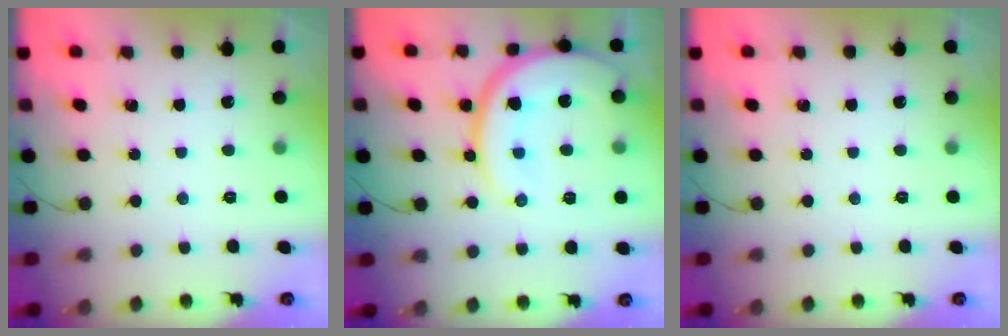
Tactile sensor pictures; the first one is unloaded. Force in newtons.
{"total": 18.1, "press": 18.0, "slide": 2.4}
{"total": 0.0}